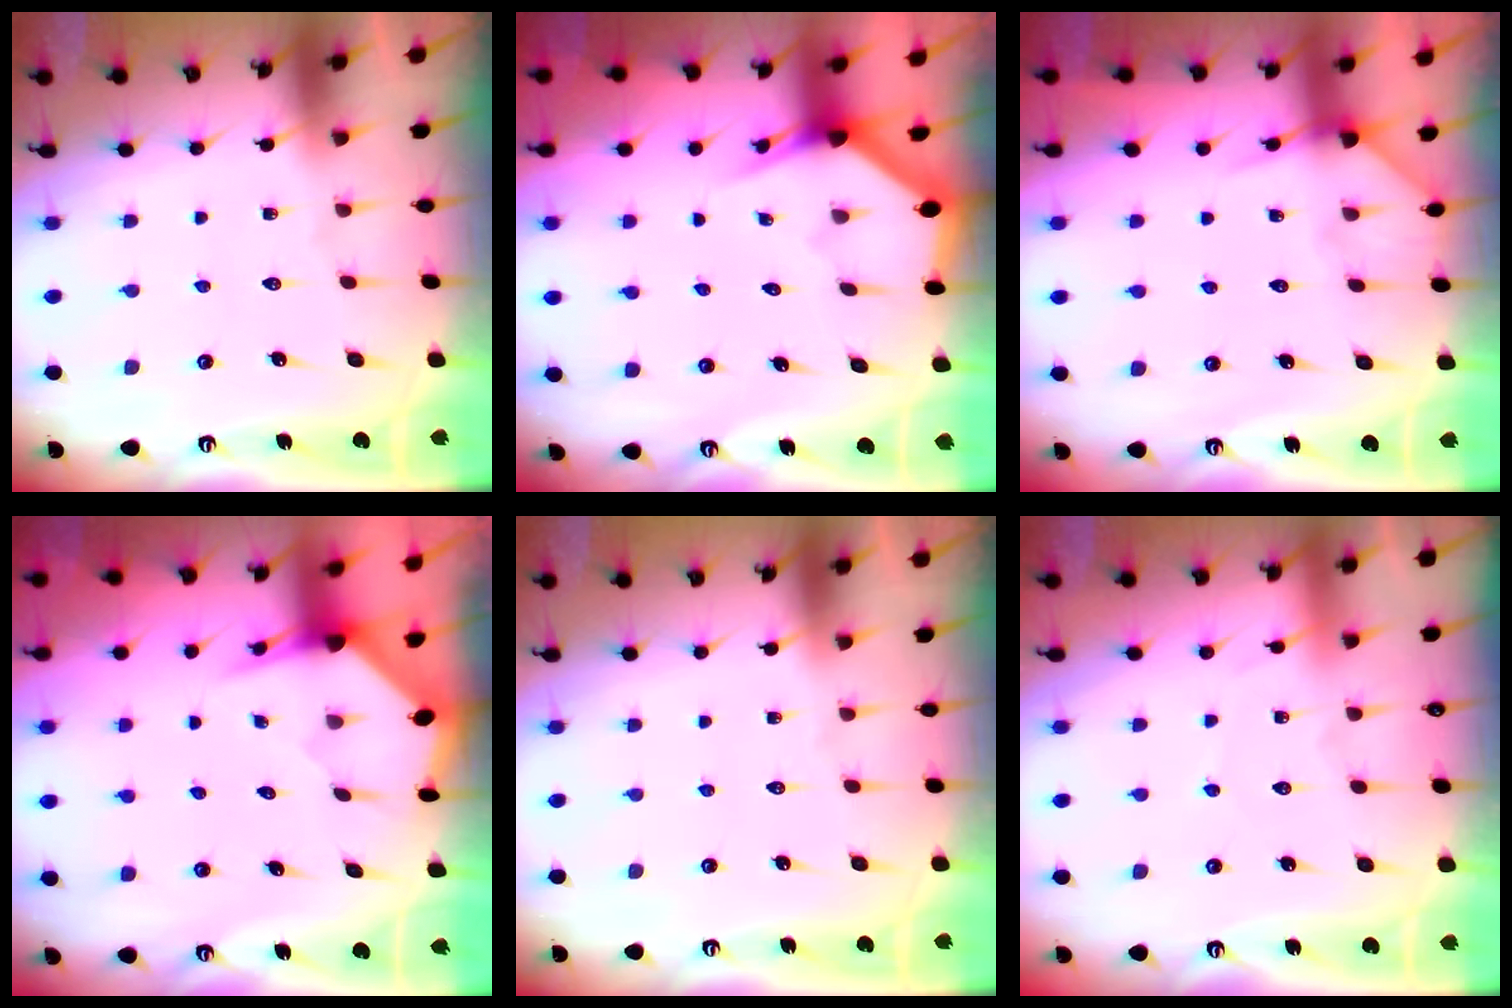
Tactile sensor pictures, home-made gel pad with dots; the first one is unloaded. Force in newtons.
{"total": 2.7, "press": 2.7, "slide": 0.1}
{"total": 5.1, "press": 5.0, "slide": 0.6}
{"total": 3.3, "press": 3.3, "slide": 0.3}
{"total": 0.0}
{"total": 1.9, "press": 1.9, "slide": 0.2}